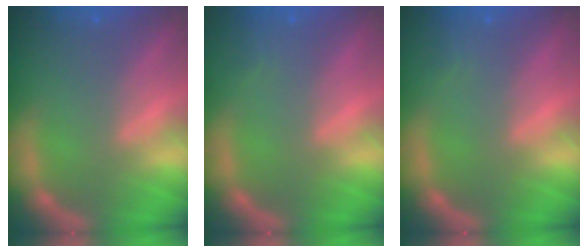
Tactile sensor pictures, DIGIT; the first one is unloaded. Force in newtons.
{"total": 0.9}
{"total": 0.9}